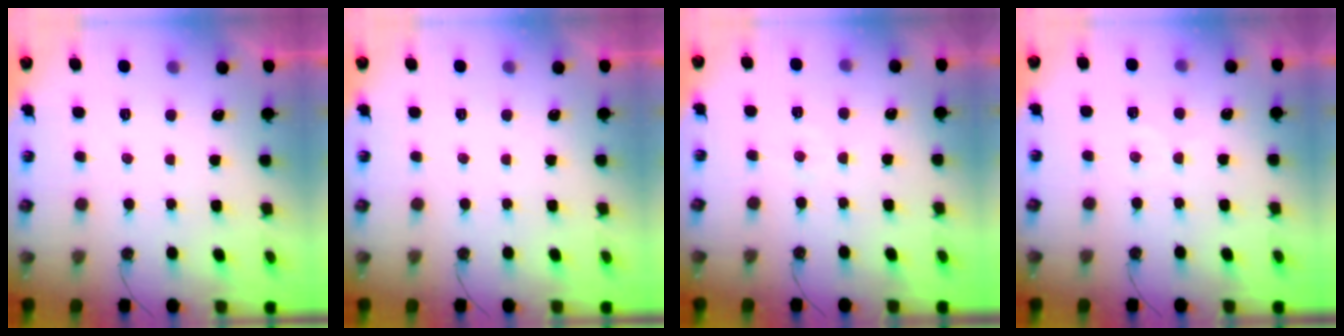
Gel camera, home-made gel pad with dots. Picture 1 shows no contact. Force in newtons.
{"total": 0.0}
{"total": 3.5, "press": 3.5, "slide": 0.5}
{"total": 3.6, "press": 3.5, "slide": 0.5}